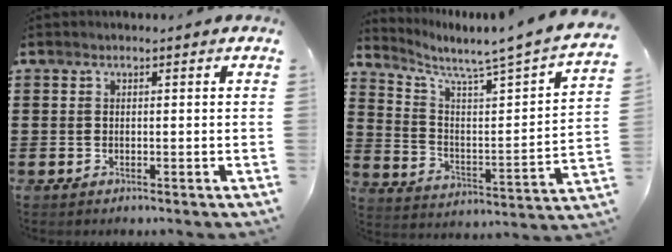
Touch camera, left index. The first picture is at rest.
{"total": 3.8, "force": [3.1, -0.6, 2.2], "torque": [-0.061, -0.048, 0.038]}